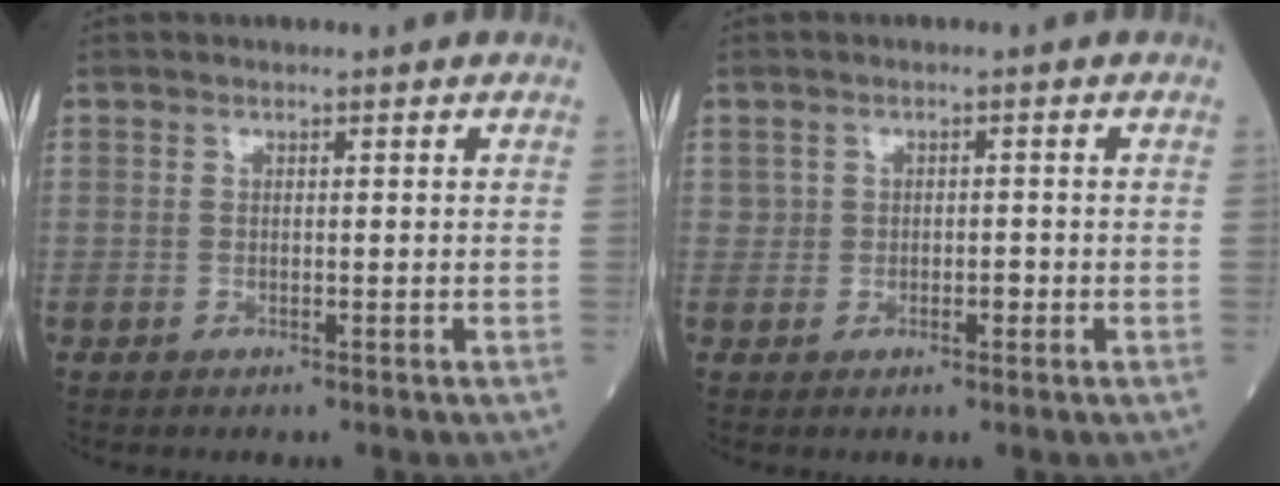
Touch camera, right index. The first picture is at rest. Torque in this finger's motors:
{"motor_torque": [-0.18, -0.03, -0.03, -0.02]}